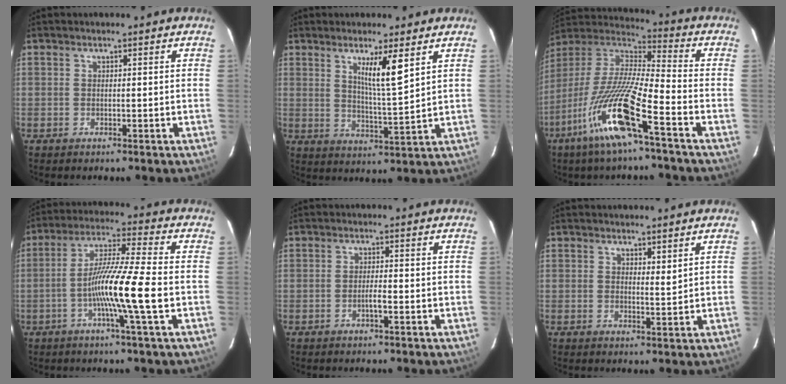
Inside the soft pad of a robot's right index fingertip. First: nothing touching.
{"total": 6.8, "force": [3.4, -0.2, 5.9], "torque": [-0.102, -0.016, 0.060]}
{"total": 18.1, "force": [-9.0, 1.4, 15.6], "torque": [-0.341, -0.032, -0.180]}
{"total": 11.6, "force": [-3.0, -1.3, 11.1], "torque": [-0.205, -0.005, -0.063]}
{"total": 1.5, "force": [-0.7, 0.0, 1.3], "torque": [-0.024, 0.002, -0.014]}
{"total": 1.7, "force": [1.2, 0.4, 1.1], "torque": [-0.018, -0.009, 0.022]}